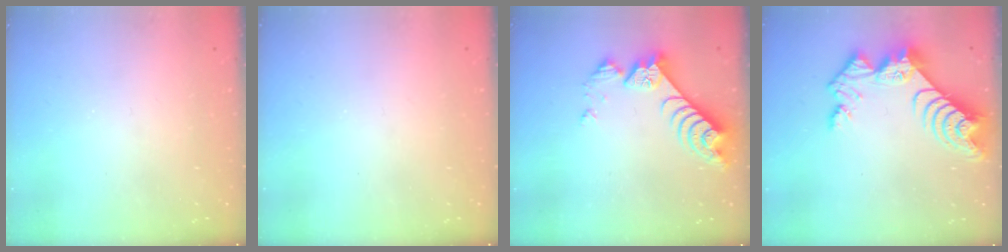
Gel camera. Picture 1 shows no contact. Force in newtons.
{"total": 0.0}
{"total": 8.0, "press": 8.0, "slide": 0.8}
{"total": 12.5, "press": 12.5, "slide": 1.2}